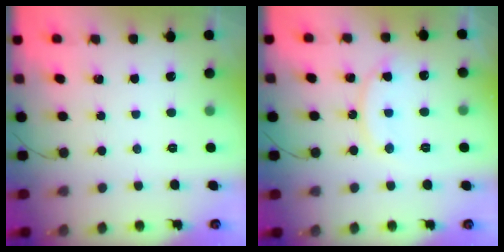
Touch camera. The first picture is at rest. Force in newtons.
{"total": 11.6, "press": 11.5, "slide": 0.8}